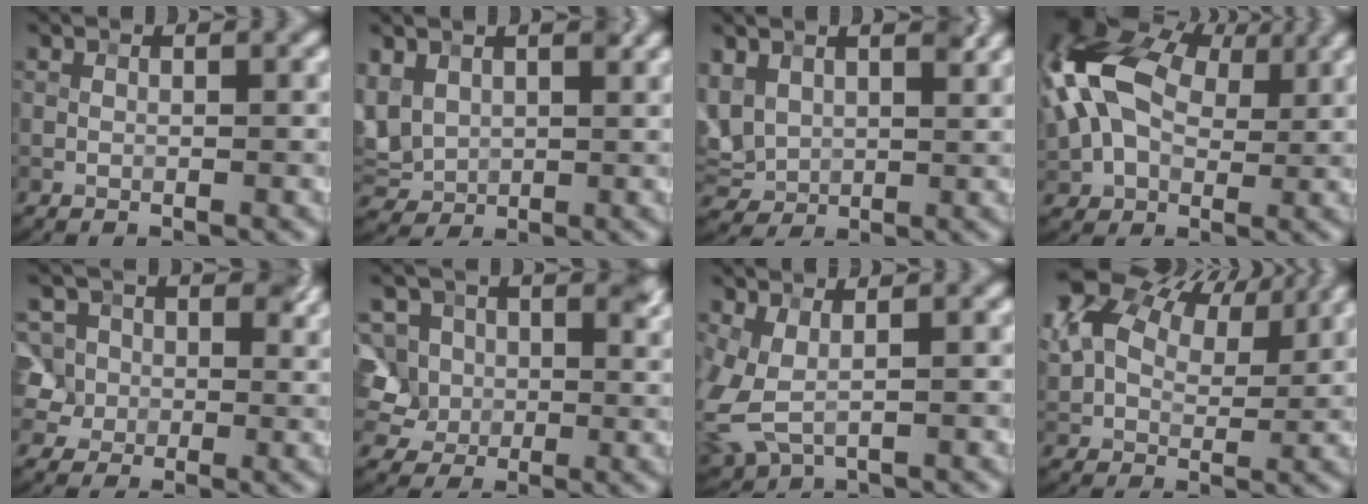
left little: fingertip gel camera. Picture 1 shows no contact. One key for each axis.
{"total": 4.8, "fx": 1.9, "fy": 3.7, "fz": 2.5, "tx": -0.078, "ty": 0.003, "tz": 0.042}
{"total": 5.2, "fx": 2.2, "fy": 3.7, "fz": 2.8, "tx": -0.086, "ty": 0.001, "tz": 0.047}
{"total": 13.2, "fx": 2.8, "fy": 8.5, "fz": 9.7, "tx": -0.214, "ty": 0.023, "tz": 0.036}
{"total": 9.2, "fx": 3.2, "fy": 7.6, "fz": 4.0, "tx": -0.069, "ty": 0.021, "tz": 0.037}
{"total": 9.2, "fx": 3.2, "fy": 7.3, "fz": 4.6, "tx": -0.080, "ty": 0.014, "tz": 0.033}
{"total": 3.8, "fx": 0.0, "fy": 2.1, "fz": 3.1, "tx": -0.089, "ty": -0.011, "tz": 0.002}
{"total": 12.9, "fx": 7.1, "fy": 6.9, "fz": 8.2, "tx": -0.185, "ty": 0.033, "tz": 0.118}